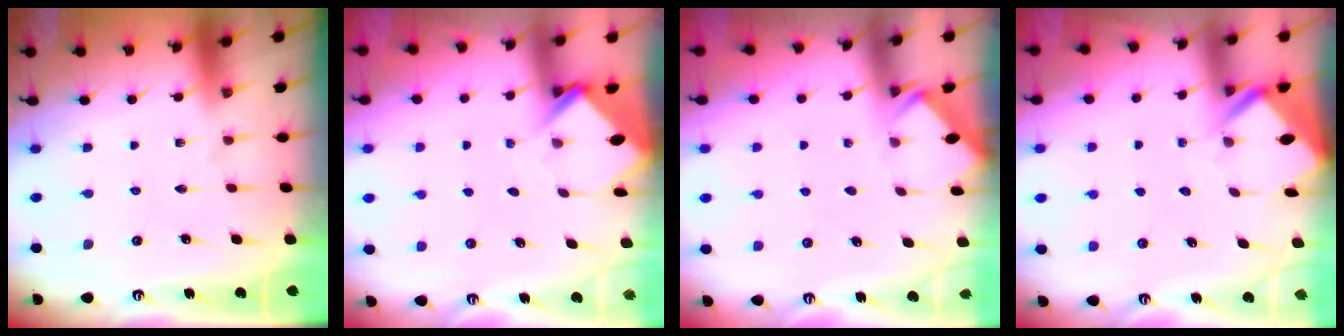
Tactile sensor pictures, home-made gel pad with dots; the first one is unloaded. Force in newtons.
{"total": 3.8, "press": 3.8, "slide": 0.2}
{"total": 2.5, "press": 2.4, "slide": 0.4}
{"total": 3.2, "press": 3.2, "slide": 0.3}